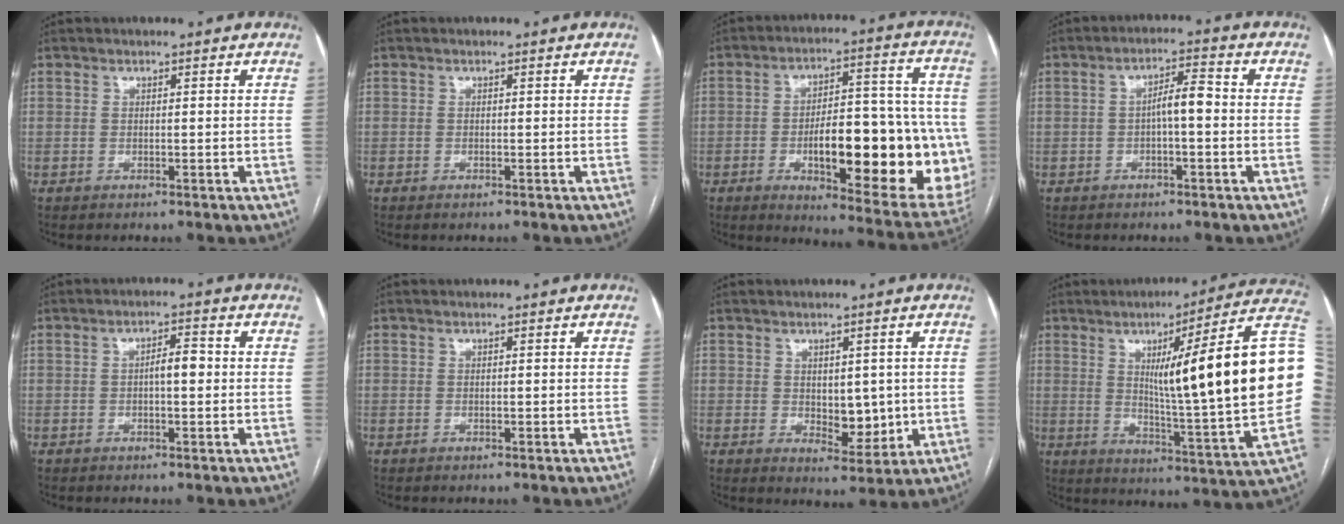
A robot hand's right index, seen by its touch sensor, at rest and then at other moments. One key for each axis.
{"total": 0.0}
{"total": 24.2, "fx": -5.0, "fy": 6.9, "fz": 22.7, "tx": -0.251, "ty": 0.018, "tz": -0.049}
{"total": 4.2, "fx": -0.5, "fy": 0.9, "fz": 4.1, "tx": -0.067, "ty": 0.014, "tz": -0.007}
{"total": 3.2, "fx": -0.1, "fy": 0.9, "fz": 3.0, "tx": -0.048, "ty": 0.008, "tz": -0.003}
{"total": 0.0}
{"total": 5.8, "fx": 0.1, "fy": 3.2, "fz": 4.9, "tx": -0.064, "ty": -0.004, "tz": 0.014}
{"total": 25.9, "fx": 3.7, "fy": 0.3, "fz": 25.7, "tx": -0.283, "ty": 0.020, "tz": 0.044}